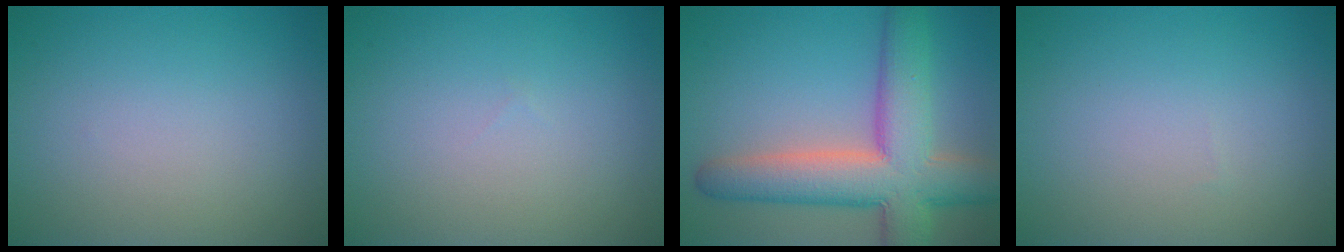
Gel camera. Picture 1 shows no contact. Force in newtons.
{"total": 0.0}
{"total": 9.8, "press": 9.8, "slide": 0.7}
{"total": 0.0}